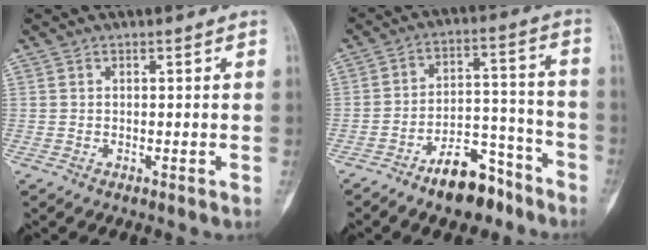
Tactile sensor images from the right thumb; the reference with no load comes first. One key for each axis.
{"total": 11.6, "fx": -8.2, "fy": 5.4, "fz": 6.2, "tx": -0.076, "ty": 0.079, "tz": -0.134}